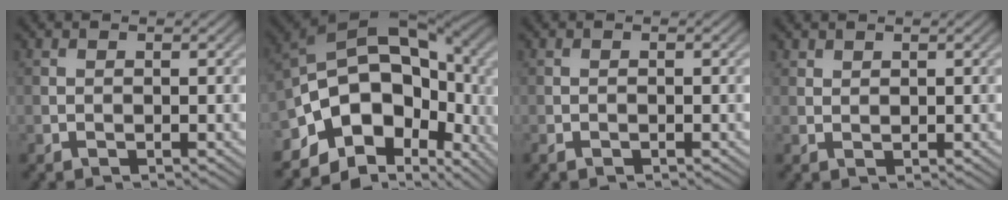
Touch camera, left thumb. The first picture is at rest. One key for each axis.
{"total": 17.1, "fx": -3.5, "fy": 11.3, "fz": 12.4, "tx": -0.218, "ty": -0.016, "tz": -0.045}
{"total": 0.9, "fx": -0.7, "fy": 0.4, "fz": 0.4, "tx": -0.008, "ty": -0.002, "tz": -0.013}
{"total": 1.1, "fx": 1.0, "fy": 0.5, "fz": 0.3, "tx": -0.008, "ty": 0.000, "tz": 0.024}